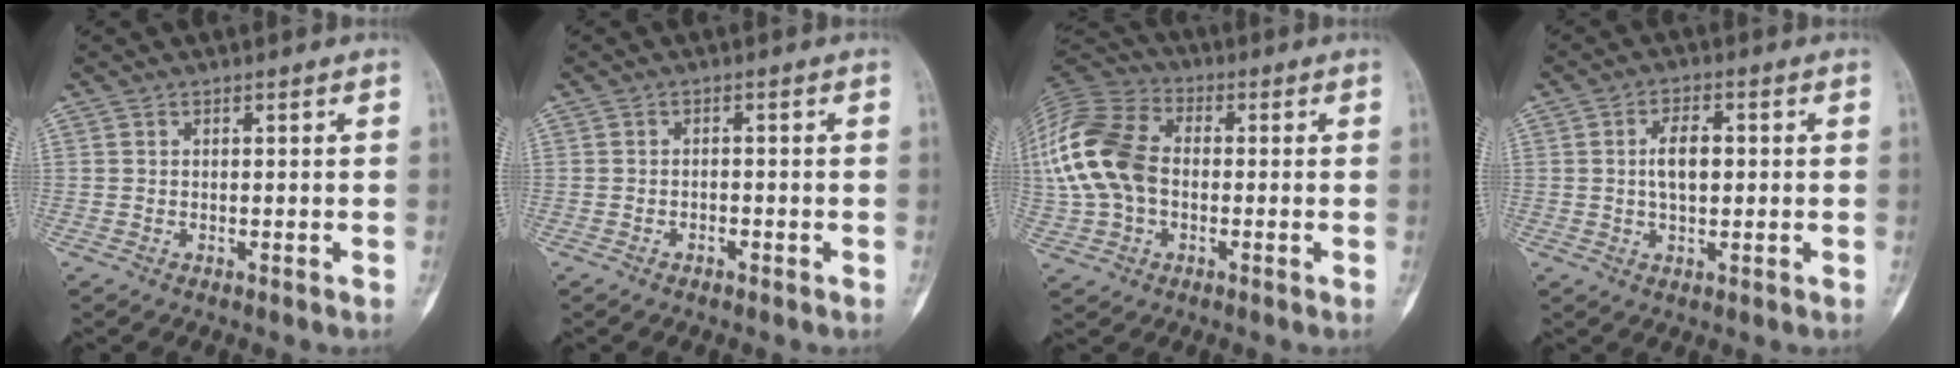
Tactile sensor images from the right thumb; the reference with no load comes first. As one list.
[{"total": 1.0, "force": [-0.7, 0.6, 0.5], "torque": [-0.007, 0.006, -0.012]}, {"total": 18.9, "force": [-0.2, 13.2, 13.4], "torque": [-0.304, 0.022, -0.010]}, {"total": 6.0, "force": [0.6, 3.1, 5.1], "torque": [-0.085, 0.005, 0.008]}]